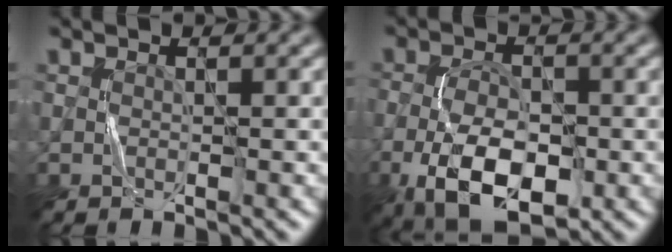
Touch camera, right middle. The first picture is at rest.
{"total": 7.5, "force": [-3.1, 3.7, 5.7], "torque": [-0.116, -0.007, -0.059]}